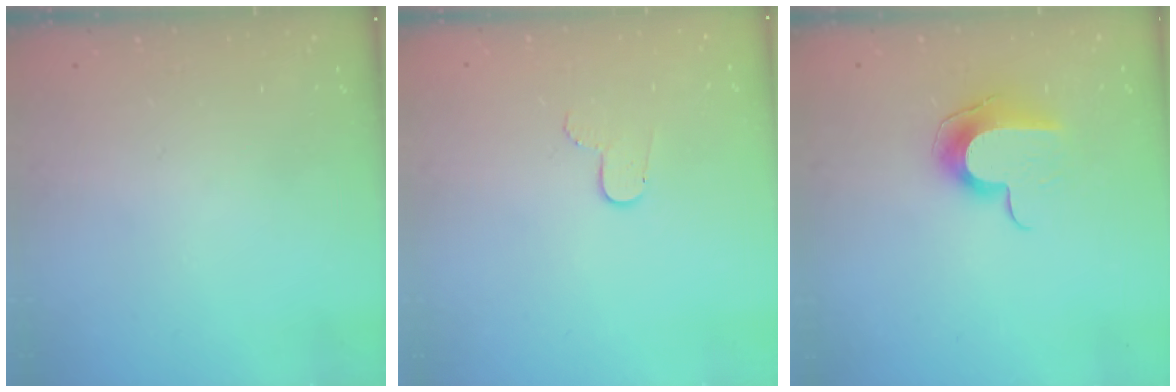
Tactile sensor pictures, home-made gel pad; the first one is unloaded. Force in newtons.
{"total": 4.3, "press": 4.3, "slide": 0.4}
{"total": 9.8, "press": 9.8, "slide": 0.6}